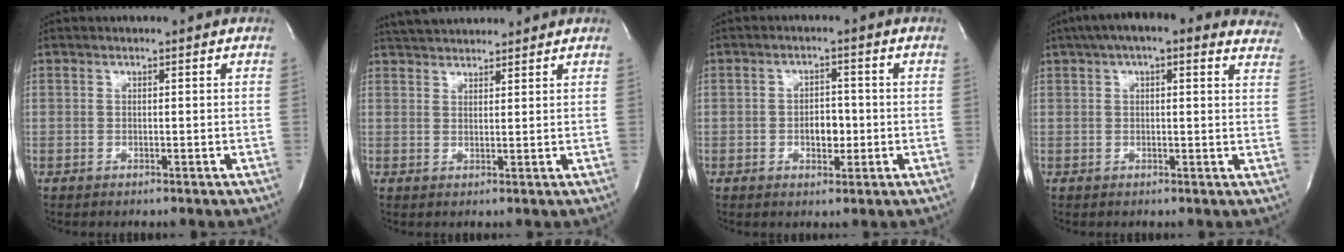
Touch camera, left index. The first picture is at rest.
{"total": 6.9, "force": [6.5, 1.4, 1.9], "torque": [-0.038, 0.034, 0.106]}
{"total": 3.5, "force": [-1.0, 2.0, 2.7], "torque": [-0.043, -0.001, -0.010]}
{"total": 16.2, "force": [12.6, 4.6, 9.1], "torque": [-0.126, 0.042, 0.146]}